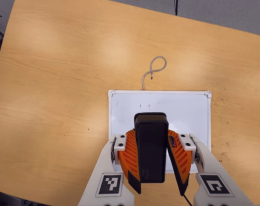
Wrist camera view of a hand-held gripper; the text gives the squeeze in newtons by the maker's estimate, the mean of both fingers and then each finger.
{"total": 9.8, "left": 8.8, "right": 10.8}